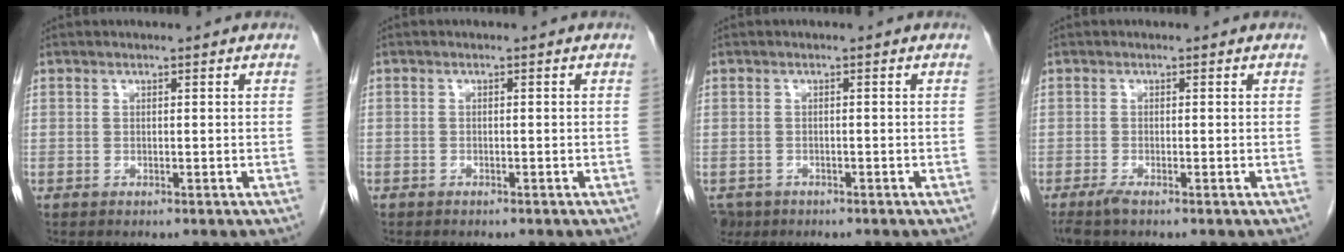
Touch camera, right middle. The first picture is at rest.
{"total": 0.7, "force": [-0.5, 0.4, 0.1], "torque": [-0.009, 0.002, -0.010]}
{"total": 3.4, "force": [-2.4, 2.4, 0.7], "torque": [-0.011, 0.000, -0.038]}
{"total": 1.6, "force": [-1.2, 0.0, 1.1], "torque": [-0.027, -0.006, -0.025]}